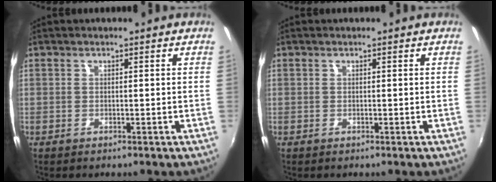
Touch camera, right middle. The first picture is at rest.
{"total": 0.0}